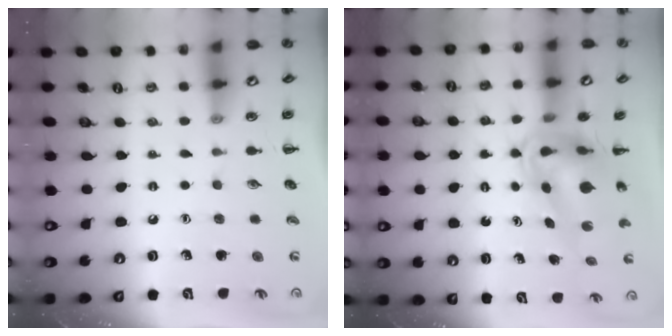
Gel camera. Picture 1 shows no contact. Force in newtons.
{"total": 7.6, "press": 7.2, "slide": 2.4}